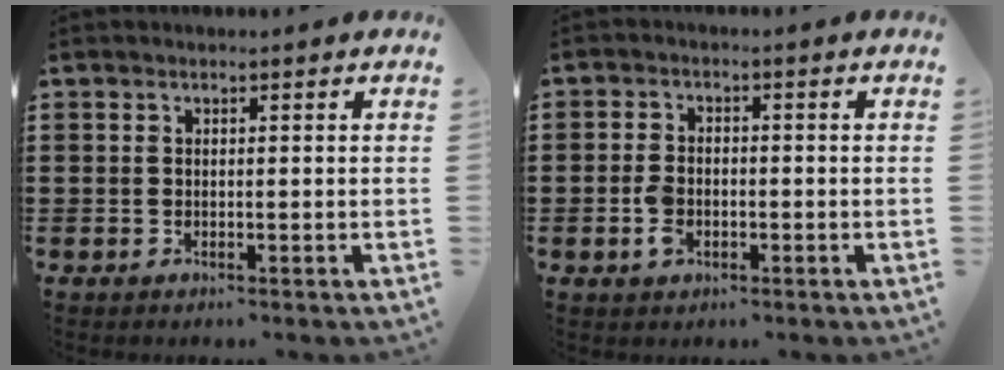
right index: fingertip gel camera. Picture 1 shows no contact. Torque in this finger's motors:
{"motor_torque": [1.06, 0.18, 0.15, 0.07]}